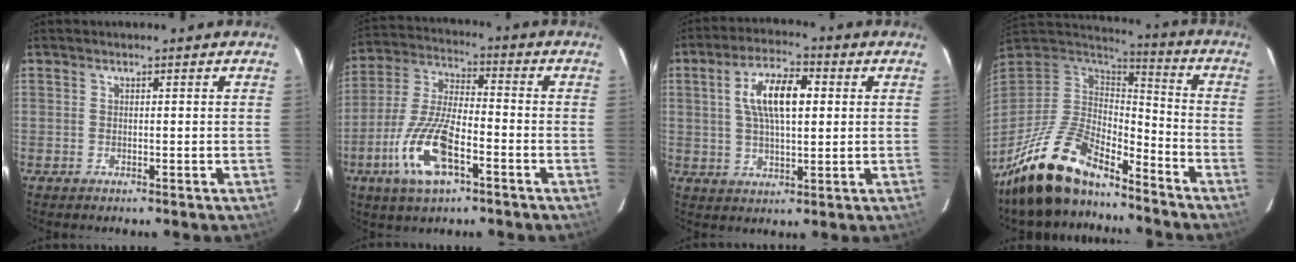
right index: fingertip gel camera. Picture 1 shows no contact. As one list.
[{"total": 14.5, "force": [-6.6, 5.1, 11.9], "torque": [-0.261, -0.010, -0.128]}, {"total": 10.3, "force": [2.2, 4.1, 9.2], "torque": [-0.167, 0.017, 0.039]}, {"total": 20.3, "force": [-15.5, 7.2, 11.0], "torque": [-0.230, -0.030, -0.278]}]